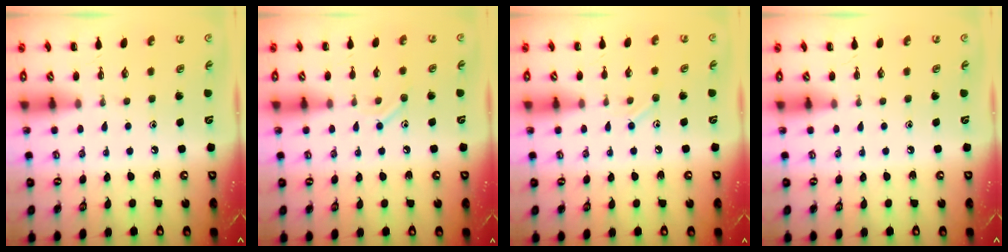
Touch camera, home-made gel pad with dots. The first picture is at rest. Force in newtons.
{"total": 7.5, "press": 7.4, "slide": 1.4}
{"total": 6.7, "press": 6.5, "slide": 1.8}
{"total": 0.0}